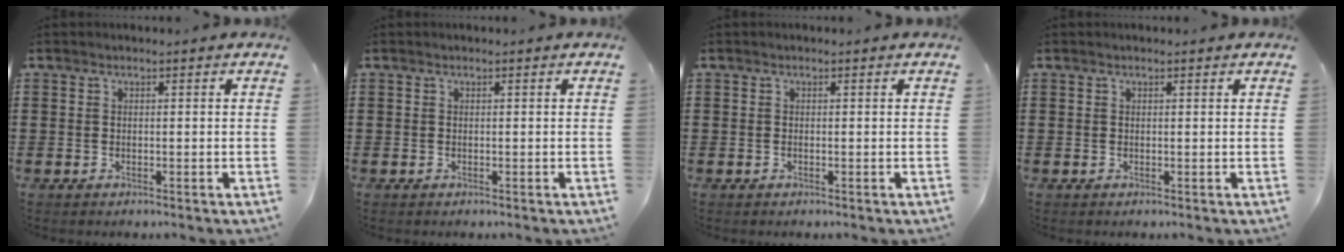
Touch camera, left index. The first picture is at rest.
{"total": 0.0}
{"total": 0.0}
{"total": 0.0}